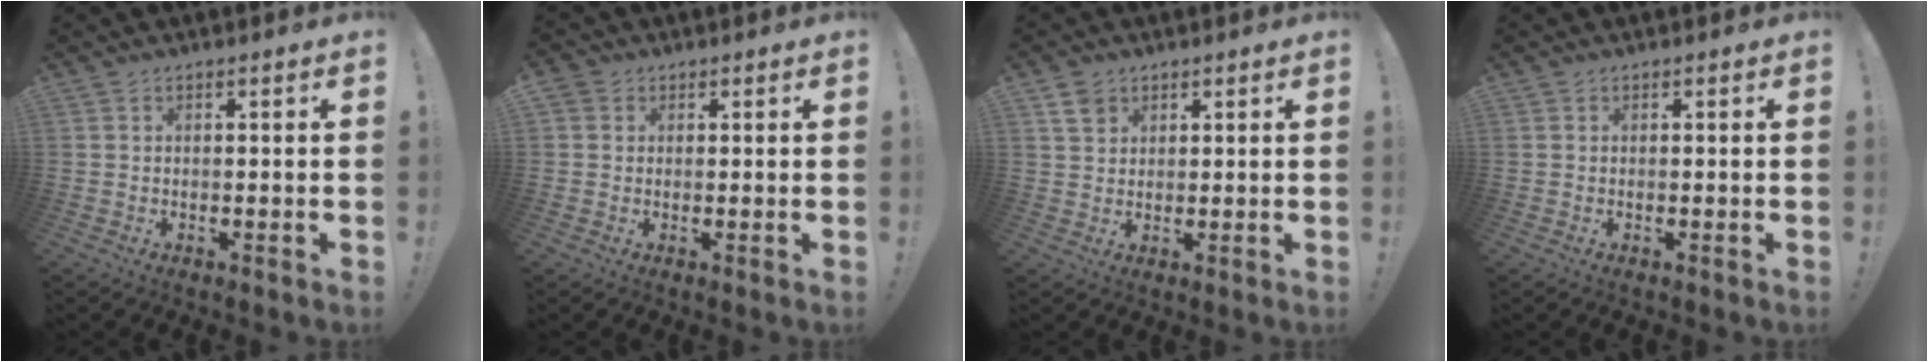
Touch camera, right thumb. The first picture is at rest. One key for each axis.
{"total": 2.4, "fx": 1.1, "fy": 1.9, "fz": 0.8, "tx": -0.012, "ty": -0.001, "tz": 0.020}
{"total": 4.5, "fx": 2.8, "fy": 3.2, "fz": 1.4, "tx": -0.016, "ty": -0.012, "tz": 0.053}
{"total": 0.0}